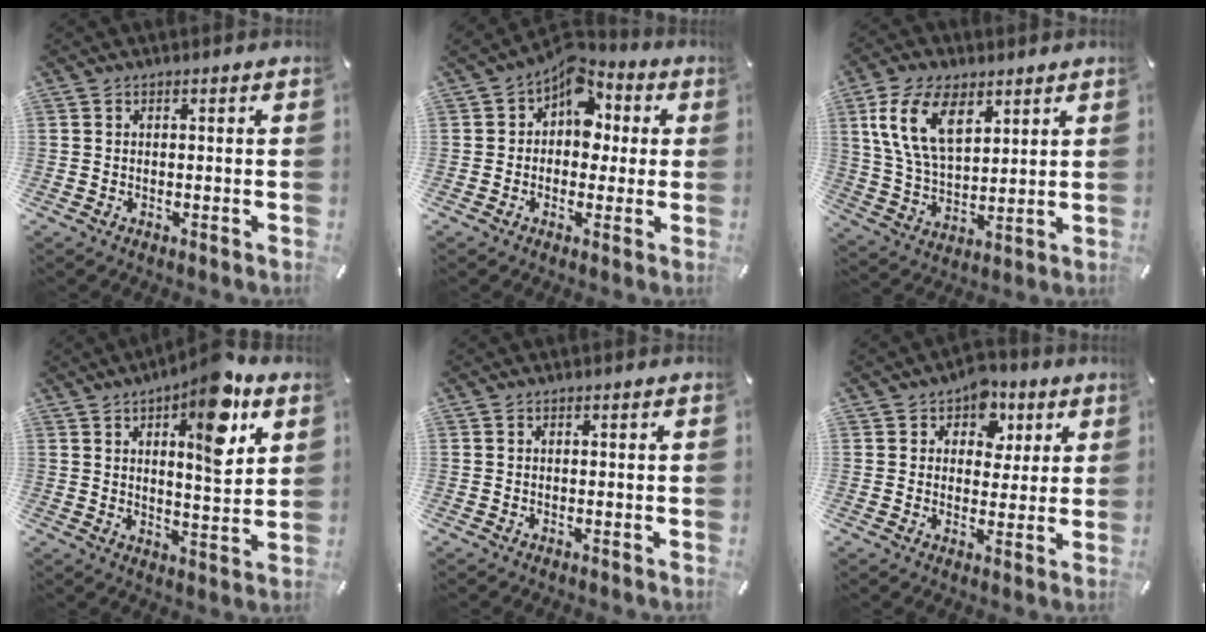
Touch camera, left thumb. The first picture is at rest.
{"total": 10.4, "force": [2.8, 8.2, 5.7], "torque": [-0.078, -0.022, 0.049]}
{"total": 14.0, "force": [6.5, 8.1, 9.3], "torque": [-0.223, -0.011, 0.117]}
{"total": 13.4, "force": [6.8, 4.7, 10.6], "torque": [-0.140, -0.035, 0.106]}
{"total": 0.0}
{"total": 8.0, "force": [3.4, 6.4, 3.3], "torque": [-0.033, -0.016, 0.053]}